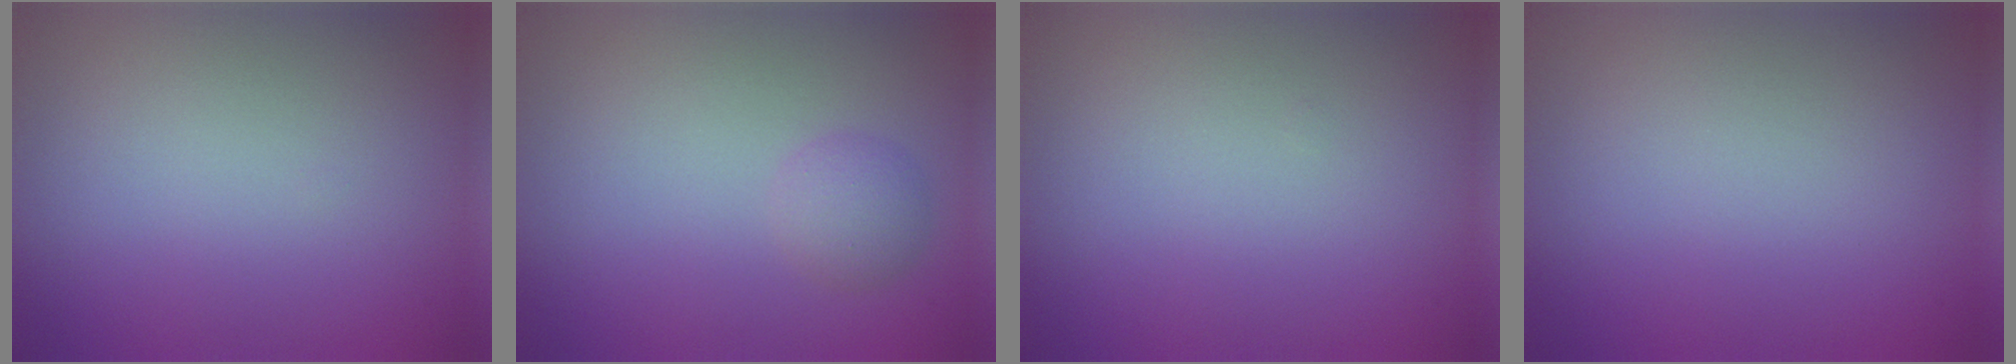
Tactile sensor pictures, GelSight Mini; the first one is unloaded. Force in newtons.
{"total": 1.7, "press": 1.7, "slide": 0.1}
{"total": 0.0}
{"total": 0.0}